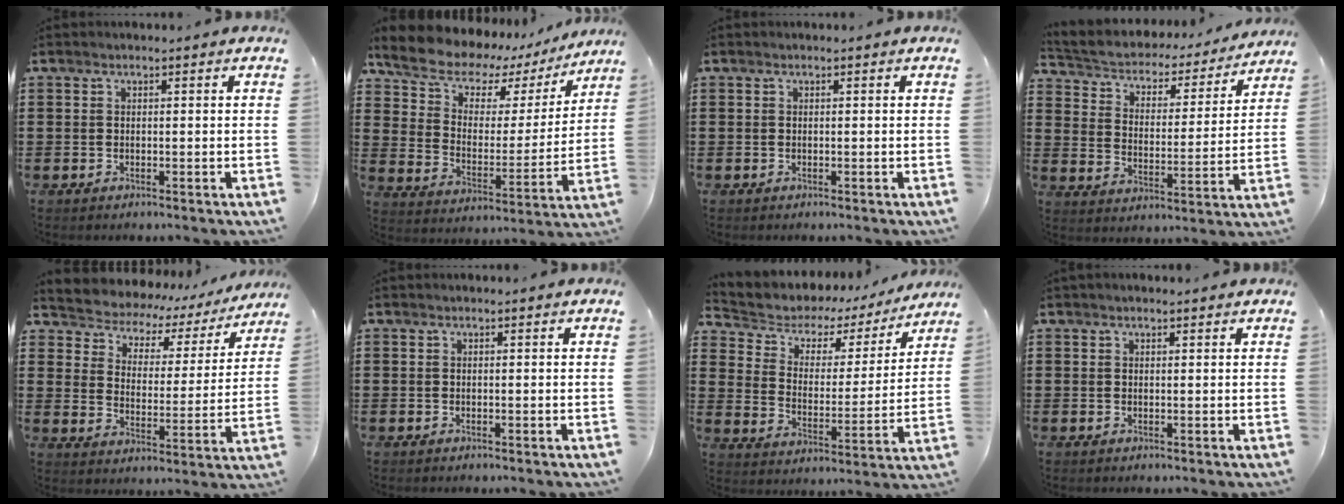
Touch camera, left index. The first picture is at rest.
{"total": 7.6, "force": [6.4, 3.7, 1.7], "torque": [-0.068, -0.046, 0.109]}
{"total": 0.0}
{"total": 3.3, "force": [3.1, 1.1, 0.5], "torque": [-0.031, -0.027, 0.042]}
{"total": 3.3, "force": [3.0, 1.5, 0.2], "torque": [-0.031, -0.029, 0.039]}
{"total": 0.0}
{"total": 4.7, "force": [3.6, 2.8, 1.2], "torque": [-0.050, -0.023, 0.054]}
{"total": 0.6, "force": [0.5, 0.2, 0.3], "torque": [-0.006, 0.001, 0.010]}